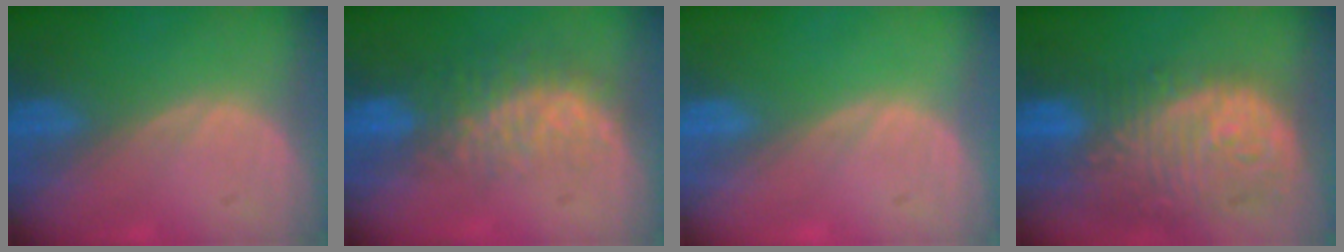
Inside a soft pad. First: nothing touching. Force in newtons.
{"total": 8.3, "press": 7.0, "slide": 4.4}
{"total": 0.0}
{"total": 13.5, "press": 11.4, "slide": 7.3}